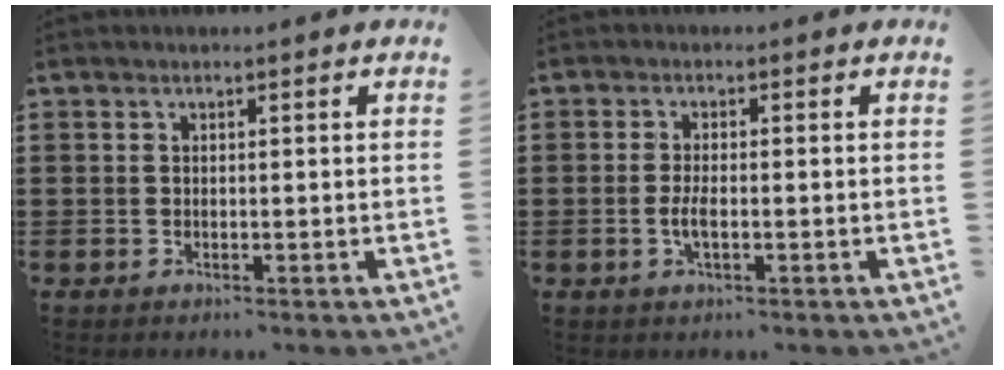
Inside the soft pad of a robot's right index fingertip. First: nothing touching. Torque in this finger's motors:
{"motor_torque": [2.14, 0.00, 0.09, 0.01]}